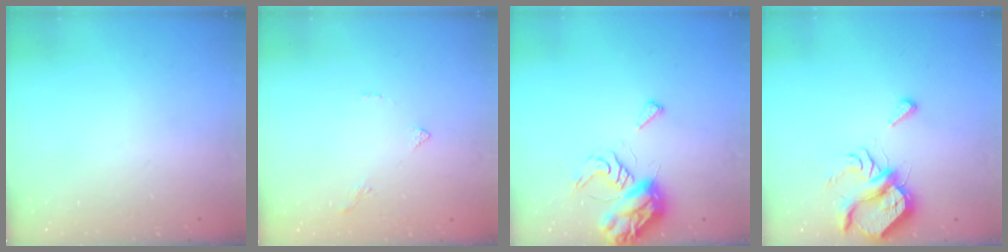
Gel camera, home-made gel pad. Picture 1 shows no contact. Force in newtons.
{"total": 1.4, "press": 1.4, "slide": 0.4}
{"total": 8.1, "press": 8.1, "slide": 0.8}
{"total": 7.7, "press": 7.6, "slide": 0.3}